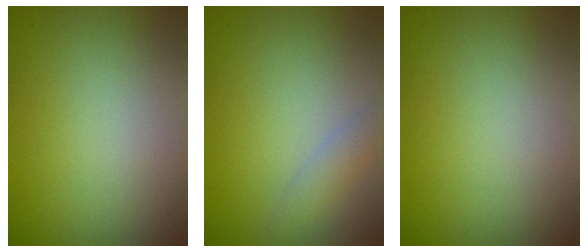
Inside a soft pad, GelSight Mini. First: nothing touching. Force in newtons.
{"total": 1.5, "press": 1.5, "slide": 0.0}
{"total": 0.0}